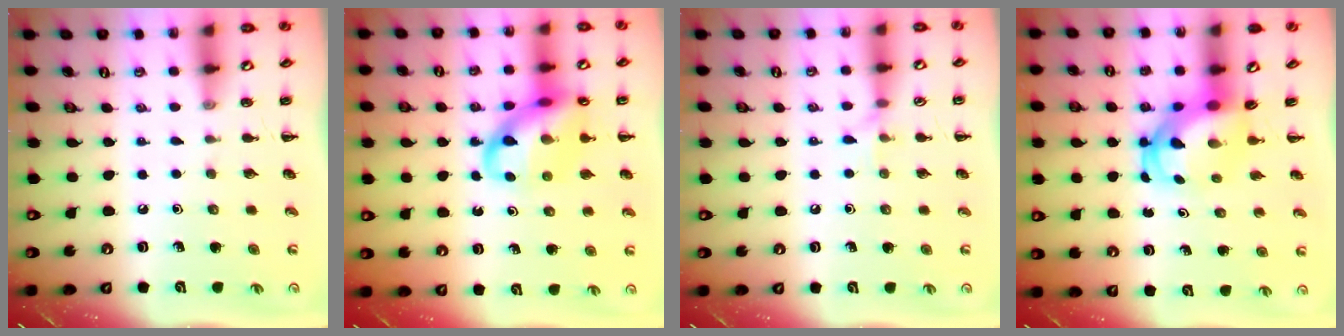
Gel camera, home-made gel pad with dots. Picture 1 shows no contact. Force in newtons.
{"total": 15.2, "press": 15.0, "slide": 2.6}
{"total": 5.4, "press": 5.2, "slide": 1.5}
{"total": 4.8, "press": 4.7, "slide": 0.9}